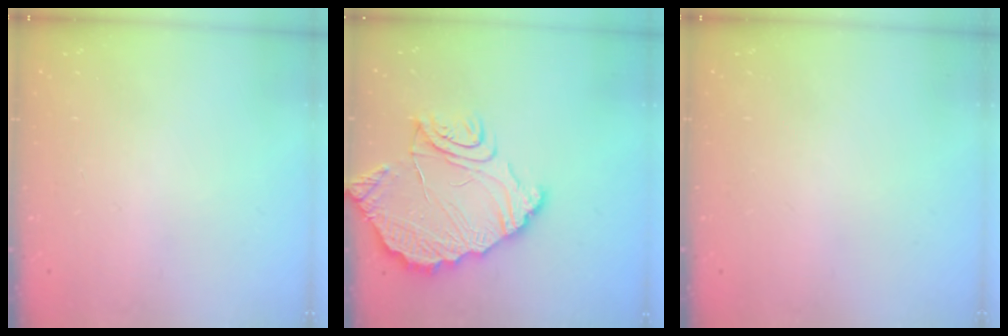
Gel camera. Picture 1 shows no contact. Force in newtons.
{"total": 17.2, "press": 17.2, "slide": 1.6}
{"total": 0.0}